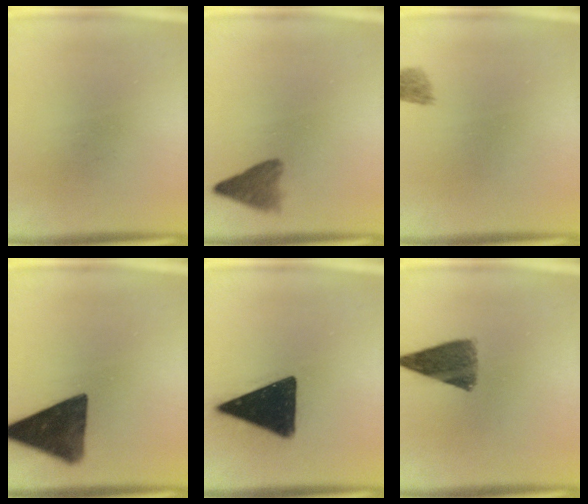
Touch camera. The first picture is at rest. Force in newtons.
{"total": 3.5}
{"total": 1.9}
{"total": 13.4}
{"total": 16.8}
{"total": 8.8}